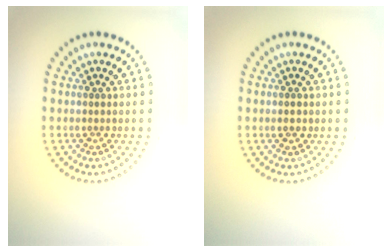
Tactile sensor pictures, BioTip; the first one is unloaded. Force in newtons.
{"total": 1.1, "press": 1.1, "slide": 0.1}